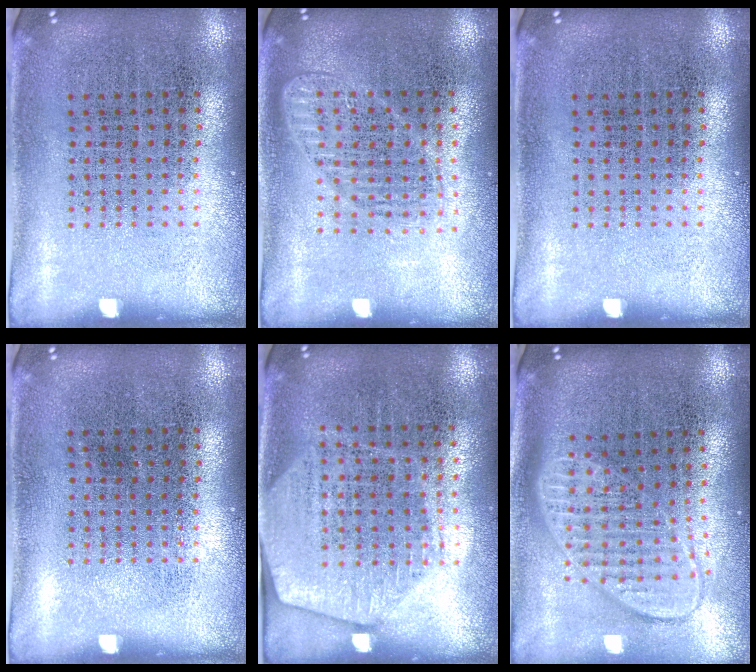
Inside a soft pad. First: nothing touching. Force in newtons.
{"total": 1.5, "press": 1.3, "slide": 0.7}
{"total": 0.0}
{"total": 0.0}
{"total": 1.9, "press": 1.7, "slide": 0.9}
{"total": 1.8, "press": 1.5, "slide": 1.0}